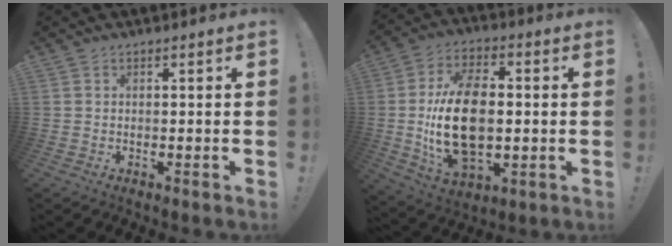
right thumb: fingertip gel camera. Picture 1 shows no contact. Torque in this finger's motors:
{"motor_torque": [2.85, 2.16, 1.75, -0.77, 0.69]}